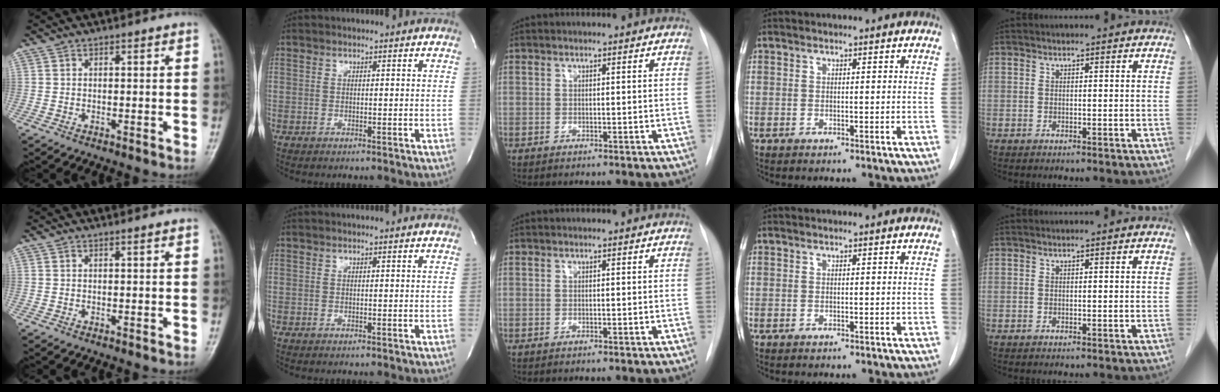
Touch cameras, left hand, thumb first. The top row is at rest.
{}